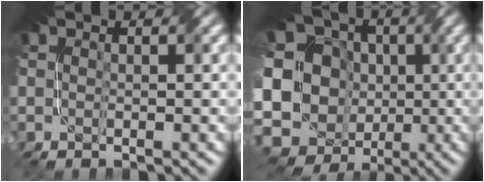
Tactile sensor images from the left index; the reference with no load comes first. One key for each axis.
{"total": 19.9, "fx": -3.2, "fy": 18.0, "fz": 7.9, "tx": -0.184, "ty": 0.019, "tz": -0.090}